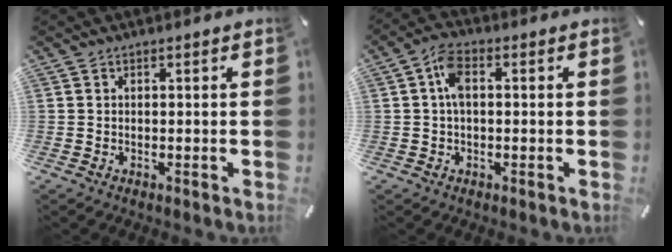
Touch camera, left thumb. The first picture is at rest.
{"total": 5.1, "force": [0.4, 2.8, 4.3], "torque": [-0.097, 0.006, 0.004]}